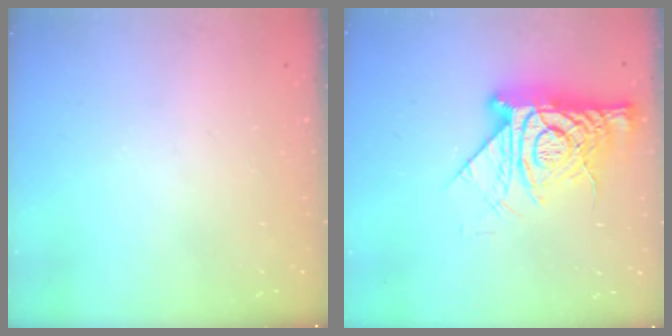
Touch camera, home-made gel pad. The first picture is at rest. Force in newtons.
{"total": 15.0, "press": 15.0, "slide": 1.3}